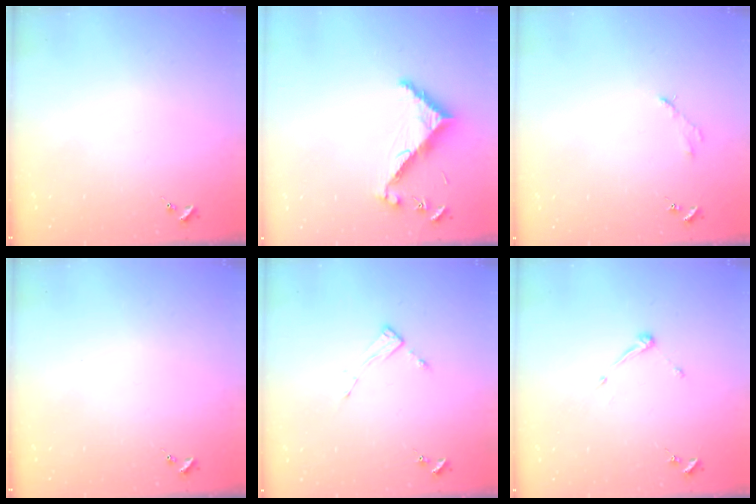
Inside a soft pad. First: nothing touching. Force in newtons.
{"total": 8.0, "press": 7.9, "slide": 0.4}
{"total": 2.8, "press": 2.8, "slide": 0.4}
{"total": 0.0}
{"total": 3.9, "press": 3.9, "slide": 0.2}
{"total": 6.6, "press": 6.6, "slide": 0.5}